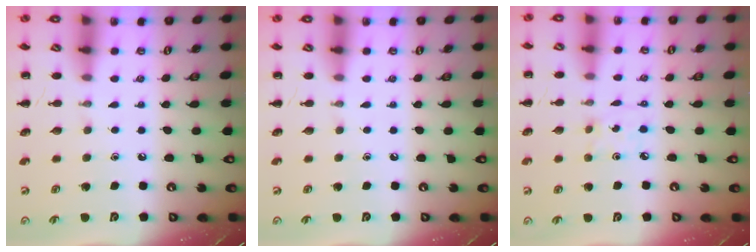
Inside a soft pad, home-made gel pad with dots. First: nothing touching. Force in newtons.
{"total": 0.0}
{"total": 3.3, "press": 3.1, "slide": 1.0}